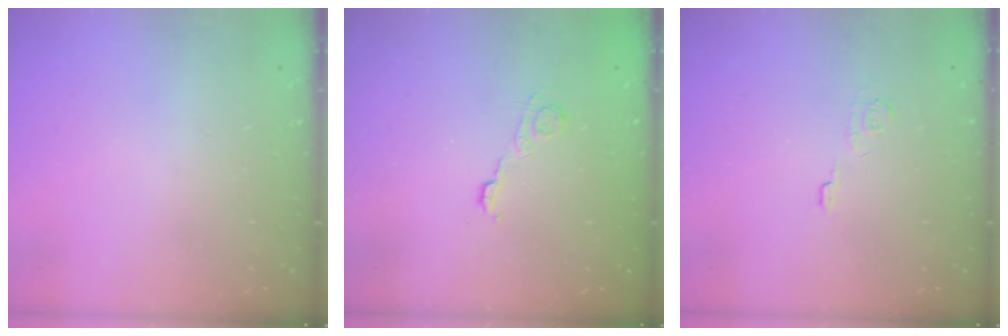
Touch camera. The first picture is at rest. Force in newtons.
{"total": 3.6, "press": 3.4, "slide": 1.2}
{"total": 3.8, "press": 3.8, "slide": 0.5}